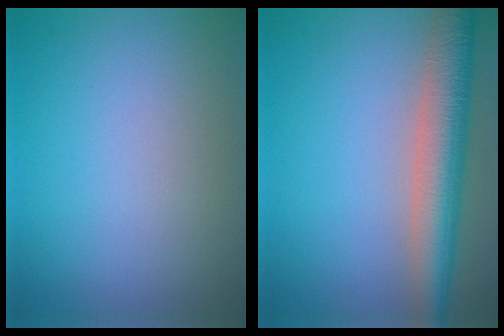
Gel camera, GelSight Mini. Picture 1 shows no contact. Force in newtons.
{"total": 6.5, "press": 6.5, "slide": 0.3}